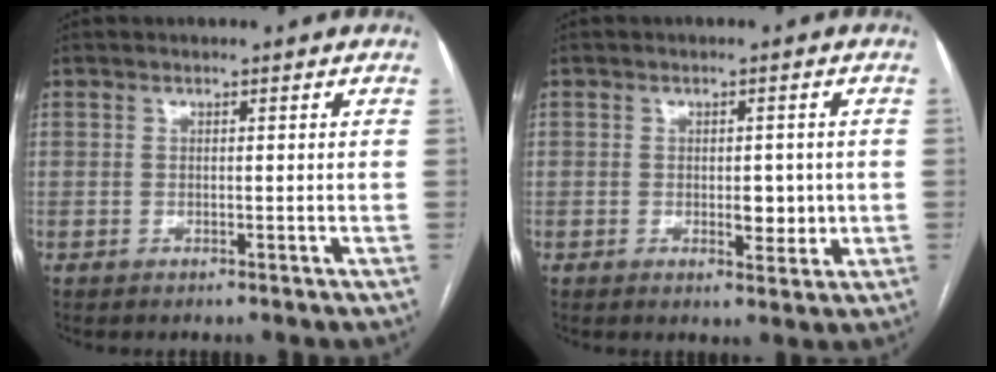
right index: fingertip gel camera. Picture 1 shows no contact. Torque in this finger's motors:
{"motor_torque": [0.35, 0.48, 0.16, 0.09]}